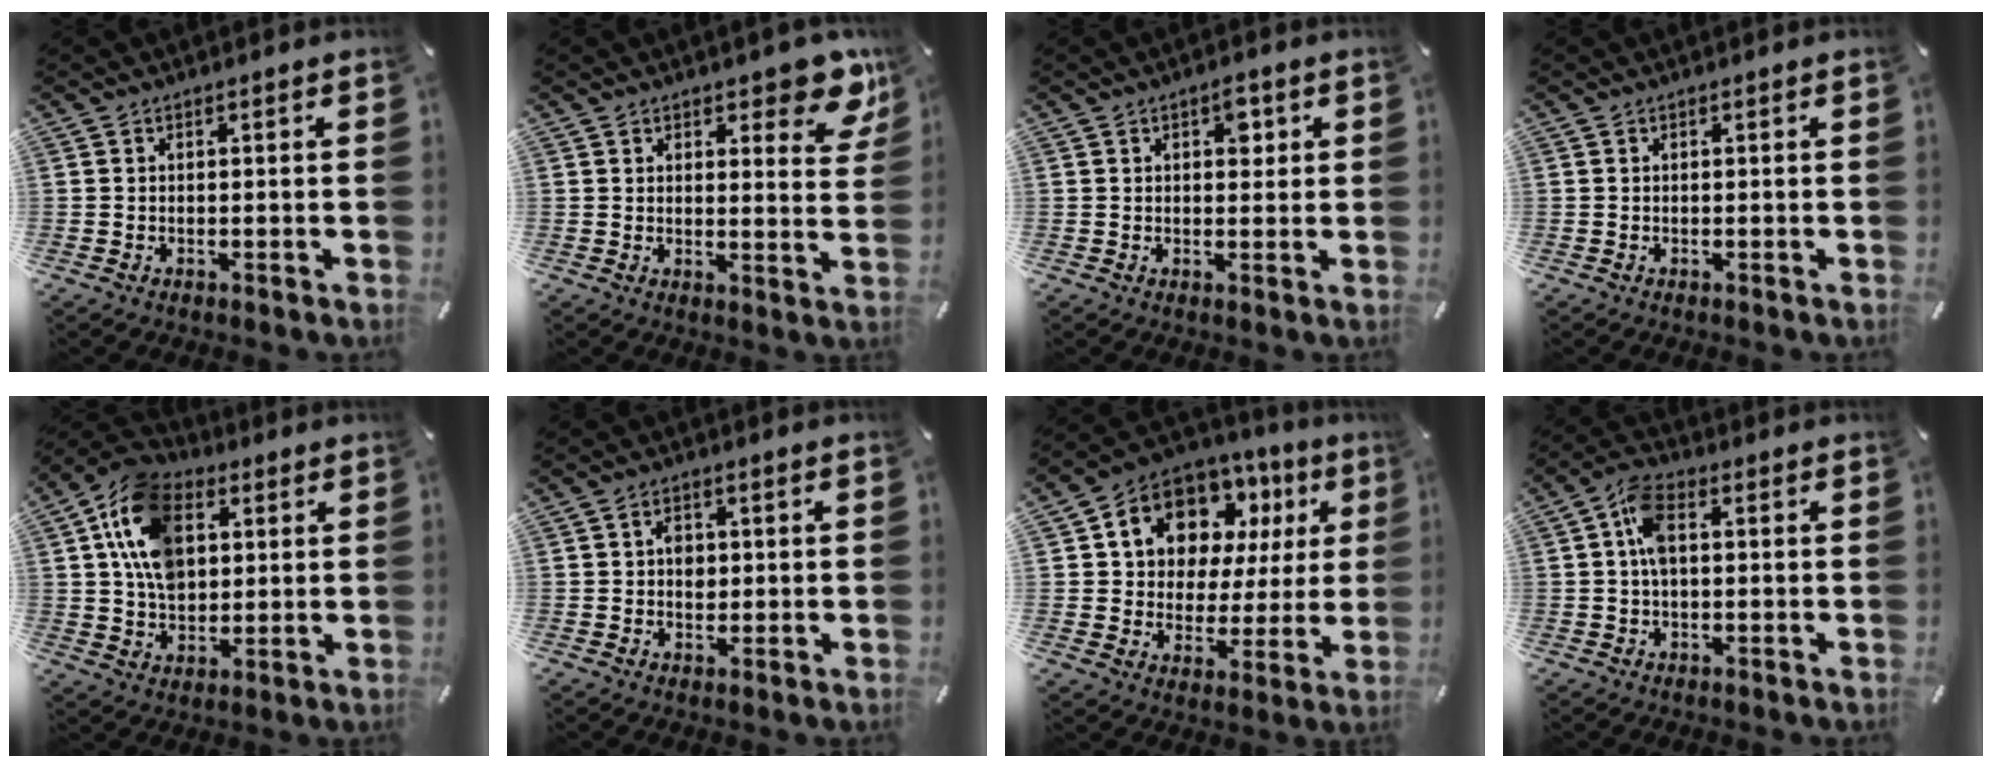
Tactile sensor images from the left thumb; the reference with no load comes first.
{"total": 8.3, "force": [6.2, 3.7, 4.2], "torque": [-0.034, -0.043, 0.103]}
{"total": 3.7, "force": [1.5, 2.3, 2.6], "torque": [-0.016, -0.009, 0.016]}
{"total": 0.0}
{"total": 15.2, "force": [3.9, 11.2, 9.5], "torque": [-0.186, 0.000, 0.071]}
{"total": 3.5, "force": [0.2, 2.7, 2.2], "torque": [-0.020, -0.003, -0.002]}
{"total": 12.2, "force": [6.1, 9.6, 4.4], "torque": [-0.092, -0.037, 0.117]}
{"total": 6.5, "force": [0.7, 3.6, 5.4], "torque": [-0.118, 0.009, 0.011]}